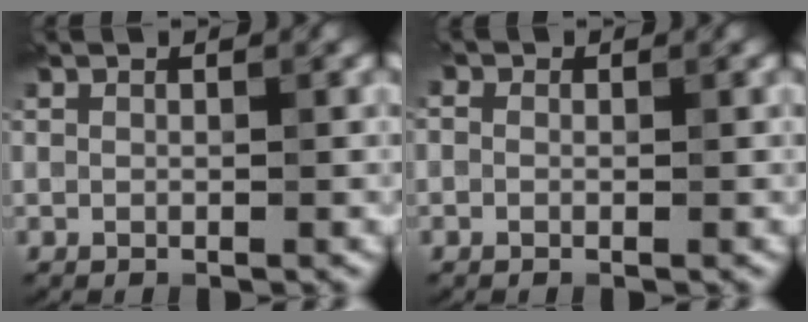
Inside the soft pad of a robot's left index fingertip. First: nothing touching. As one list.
[{"total": 1.4, "force": [0.5, 1.1, 0.8], "torque": [-0.015, 0.001, -0.009]}]